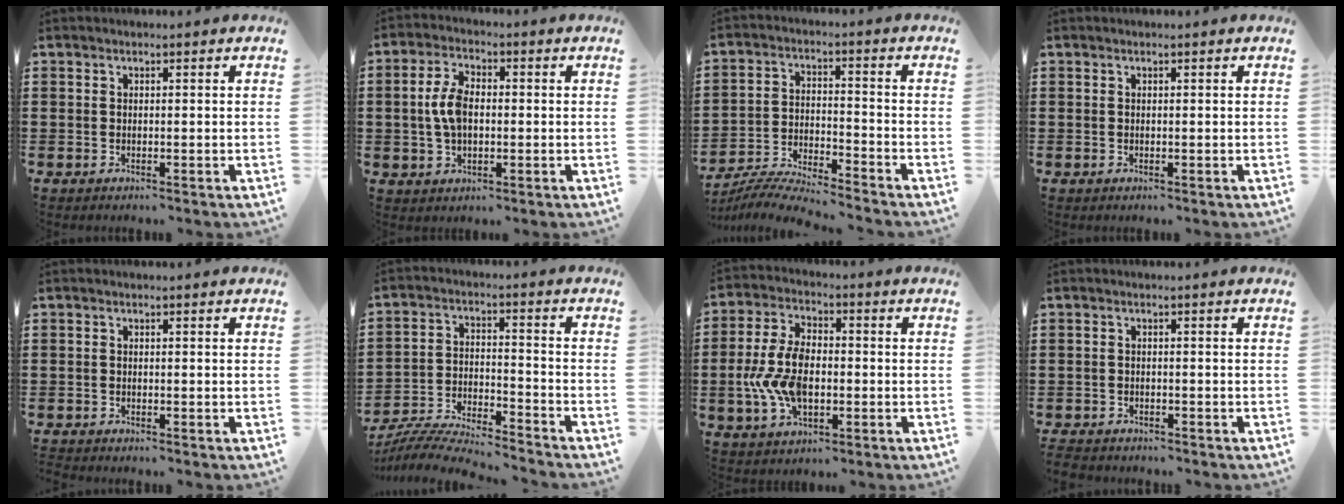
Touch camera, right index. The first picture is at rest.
{"total": 6.2, "force": [0.0, 3.6, 5.1], "torque": [-0.122, 0.005, -0.008]}
{"total": 6.4, "force": [-6.3, 0.0, 1.3], "torque": [-0.039, -0.004, -0.125]}
{"total": 0.0}
{"total": 0.6, "force": [-0.6, 0.0, 0.0], "torque": [-0.001, -0.001, -0.012]}
{"total": 7.1, "force": [-6.9, 0.3, 1.5], "torque": [-0.036, 0.002, -0.137]}
{"total": 9.4, "force": [-1.6, 5.4, 7.5], "torque": [-0.180, 0.001, -0.035]}
{"total": 1.5, "force": [-1.5, 0.3, 0.0], "torque": [-0.005, 0.001, -0.032]}